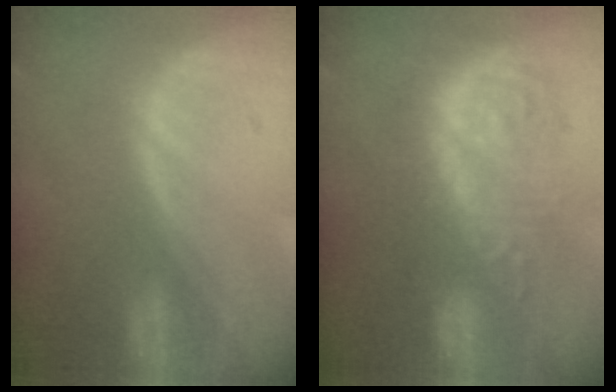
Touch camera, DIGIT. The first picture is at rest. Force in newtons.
{"total": 10.7, "press": 10.6, "slide": 0.7}